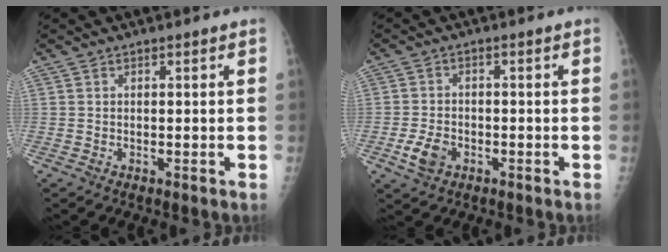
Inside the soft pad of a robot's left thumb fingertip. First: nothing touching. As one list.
[{"total": 4.7, "force": [-1.9, 3.2, 2.9], "torque": [-0.053, 0.005, -0.034]}]